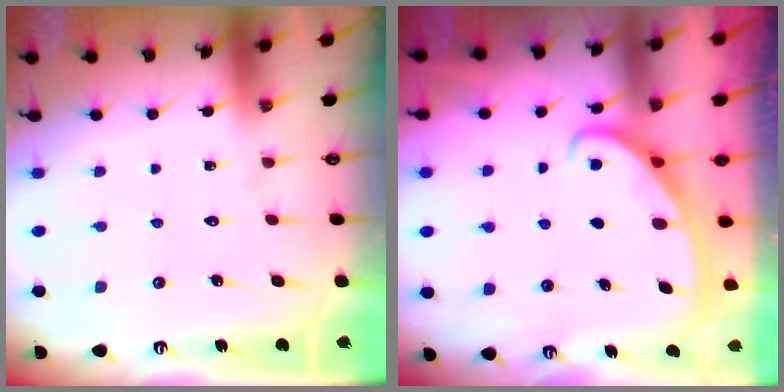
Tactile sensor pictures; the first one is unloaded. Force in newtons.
{"total": 2.5, "press": 2.5, "slide": 0.5}